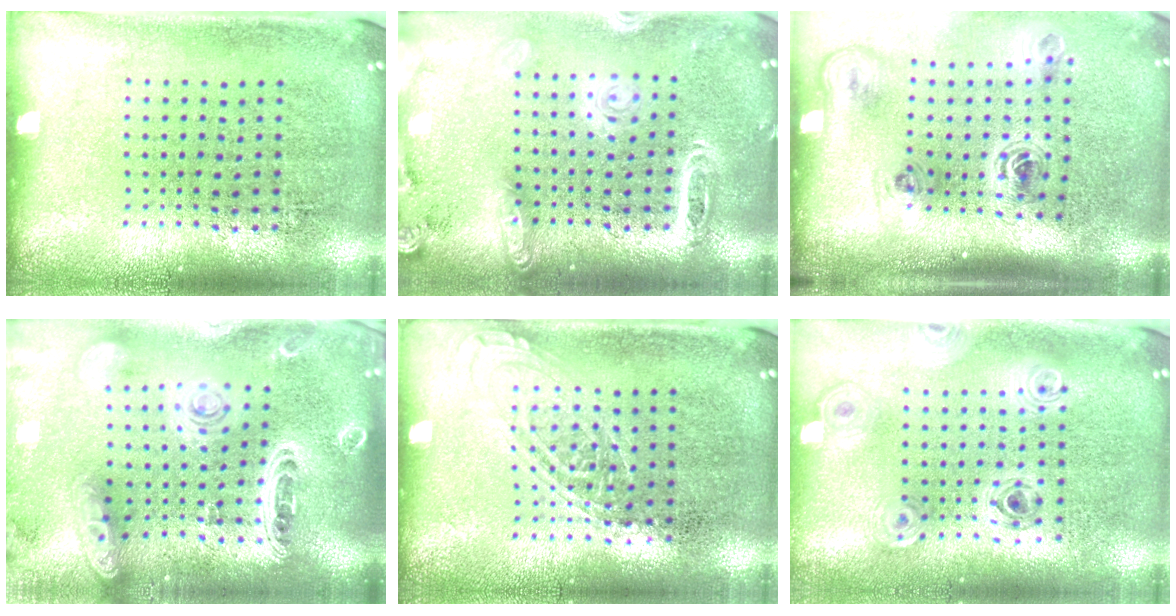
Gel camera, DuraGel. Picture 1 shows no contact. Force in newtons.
{"total": 2.0, "press": 1.8, "slide": 0.8}
{"total": 2.3, "press": 1.4, "slide": 1.8}
{"total": 2.8, "press": 2.4, "slide": 1.4}
{"total": 1.2, "press": 1.1, "slide": 0.4}
{"total": 0.7, "press": 0.7, "slide": 0.2}